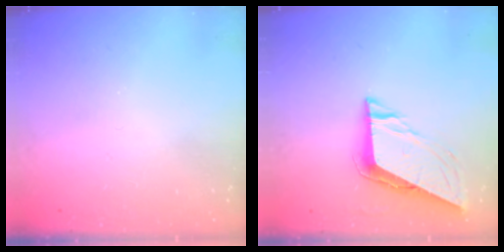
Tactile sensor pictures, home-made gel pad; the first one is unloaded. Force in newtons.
{"total": 8.1, "press": 8.1, "slide": 0.3}